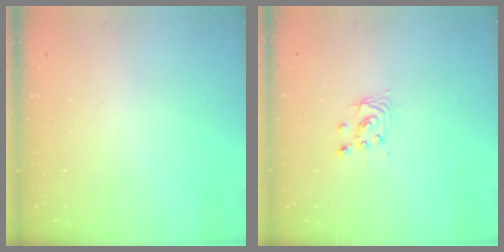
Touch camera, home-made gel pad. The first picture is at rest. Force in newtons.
{"total": 2.7, "press": 2.7, "slide": 0.2}